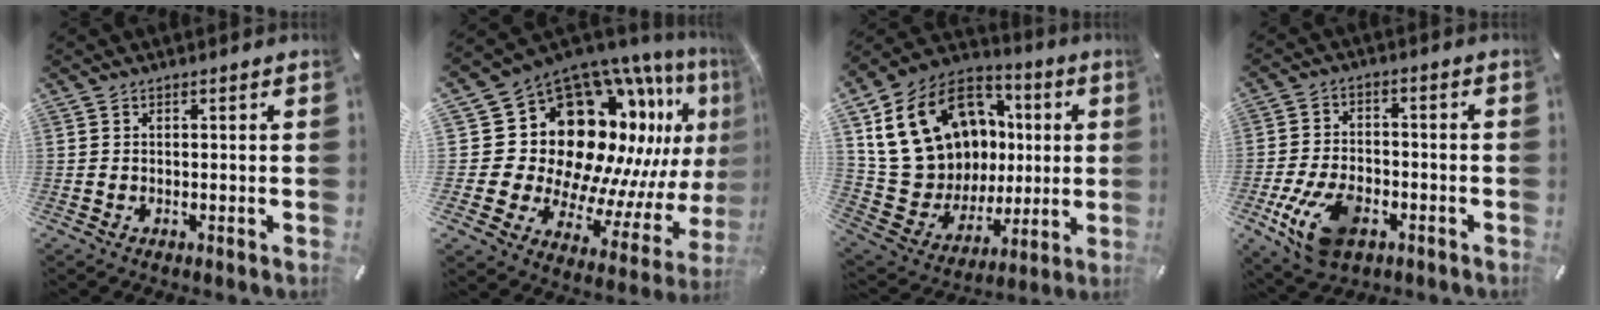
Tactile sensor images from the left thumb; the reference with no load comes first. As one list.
[{"total": 24.7, "force": [10.1, 16.6, 15.2], "torque": [-0.246, -0.136, 0.218]}, {"total": 21.7, "force": [6.6, 17.6, 10.9], "torque": [-0.220, -0.043, 0.155]}, {"total": 12.8, "force": [-5.2, 7.8, 8.7], "torque": [-0.160, 0.012, -0.093]}]